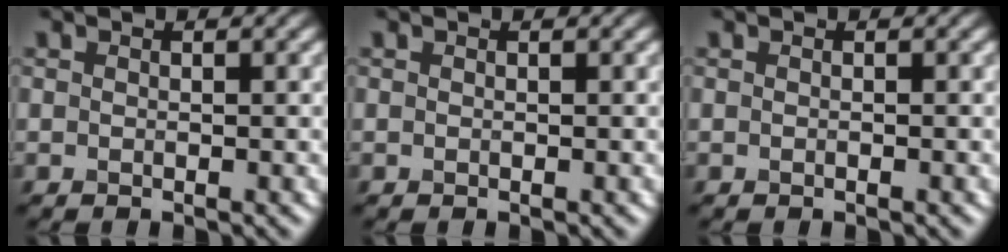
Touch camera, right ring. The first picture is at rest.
{"total": 0.0}
{"total": 0.0}